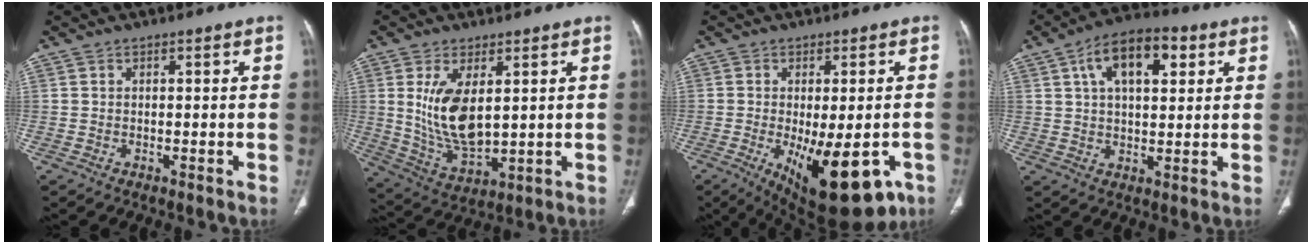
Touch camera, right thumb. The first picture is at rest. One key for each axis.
{"total": 11.9, "fx": 2.6, "fy": 5.7, "fz": 10.1, "tx": -0.188, "ty": -0.025, "tz": 0.068}
{"total": 17.0, "fx": -6.6, "fy": 6.9, "fz": 14.1, "tx": -0.170, "ty": -0.012, "tz": -0.077}
{"total": 12.7, "fx": 4.8, "fy": 6.4, "fz": 9.8, "tx": -0.144, "ty": 0.008, "tz": 0.075}